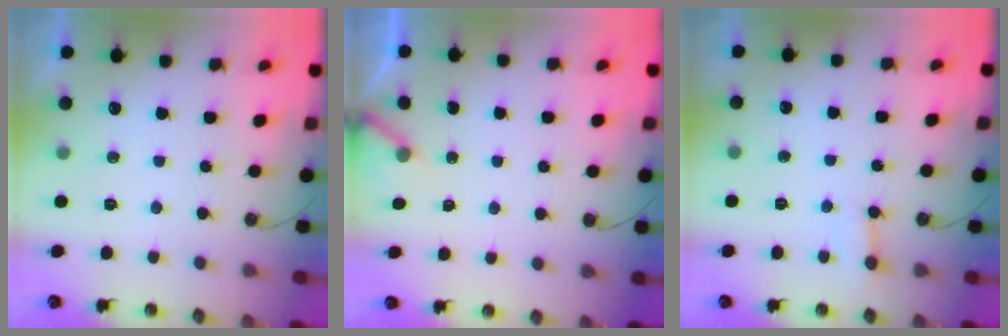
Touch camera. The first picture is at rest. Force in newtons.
{"total": 2.7, "press": 2.7, "slide": 0.2}
{"total": 2.9, "press": 2.9, "slide": 0.3}